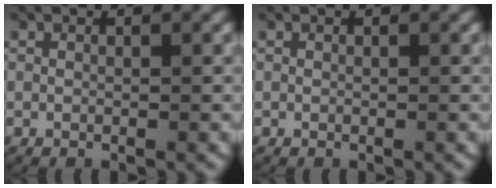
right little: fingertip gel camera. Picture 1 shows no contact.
{"total": 0.0}